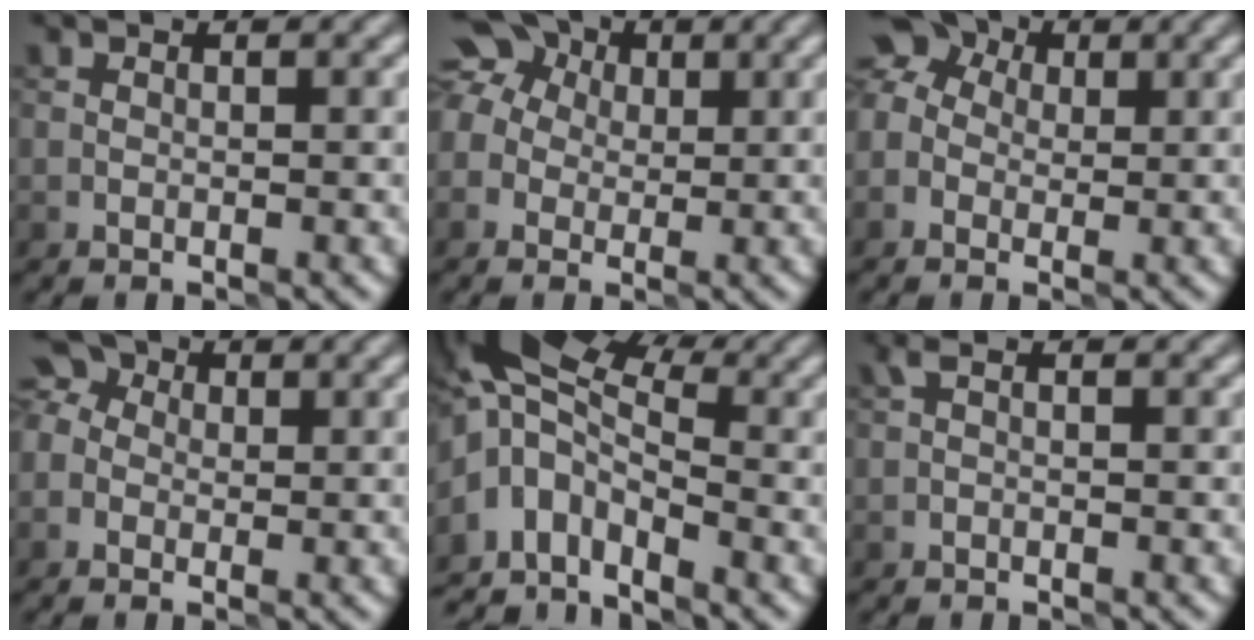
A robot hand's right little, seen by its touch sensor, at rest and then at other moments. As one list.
[{"total": 8.9, "force": [2.7, 7.4, 4.3], "torque": [-0.082, 0.048, 0.011]}, {"total": 7.5, "force": [1.8, 5.9, 4.2], "torque": [-0.071, 0.034, -0.008]}, {"total": 4.4, "force": [0.8, 3.6, 2.4], "torque": [-0.040, 0.028, -0.013]}, {"total": 8.1, "force": [-1.1, 4.7, 6.5], "torque": [-0.124, 0.008, -0.041]}, {"total": 0.6, "force": [-0.1, 0.2, 0.5], "torque": [-0.013, 0.001, -0.003]}]